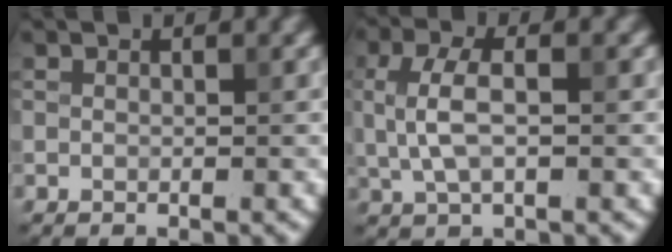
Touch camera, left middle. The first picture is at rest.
{"total": 4.0, "force": [0.2, 1.8, 3.6], "torque": [-0.081, 0.005, 0.004]}